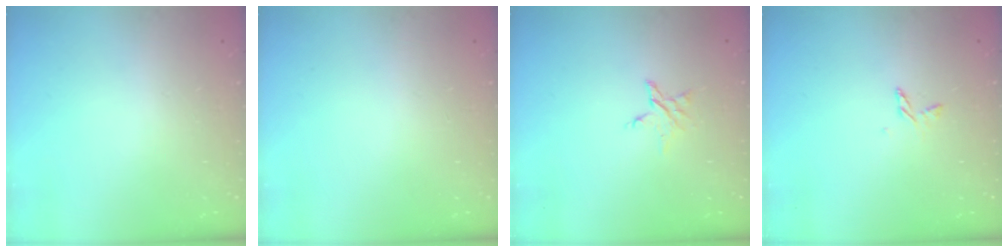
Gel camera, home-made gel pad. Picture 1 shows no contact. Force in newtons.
{"total": 0.0}
{"total": 3.3, "press": 3.3, "slide": 0.3}
{"total": 4.2, "press": 4.2, "slide": 0.4}